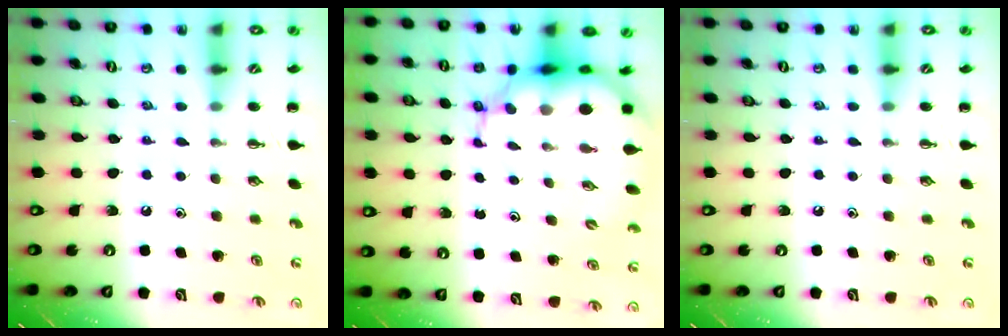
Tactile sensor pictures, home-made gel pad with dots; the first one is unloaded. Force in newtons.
{"total": 10.4, "press": 10.0, "slide": 2.8}
{"total": 0.0}